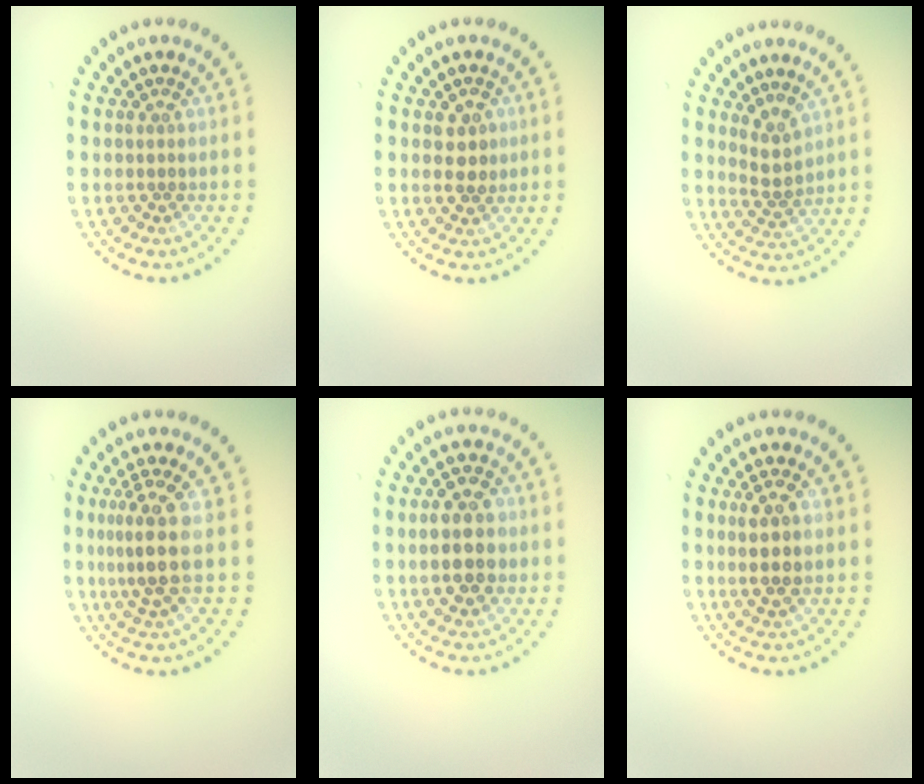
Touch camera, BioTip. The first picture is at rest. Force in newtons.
{"total": 2.2, "press": 2.2, "slide": 0.3}
{"total": 2.1, "press": 1.7, "slide": 1.2}
{"total": 3.4, "press": 2.8, "slide": 2.0}
{"total": 5.5, "press": 5.5, "slide": 0.3}
{"total": 2.8, "press": 2.6, "slide": 0.9}